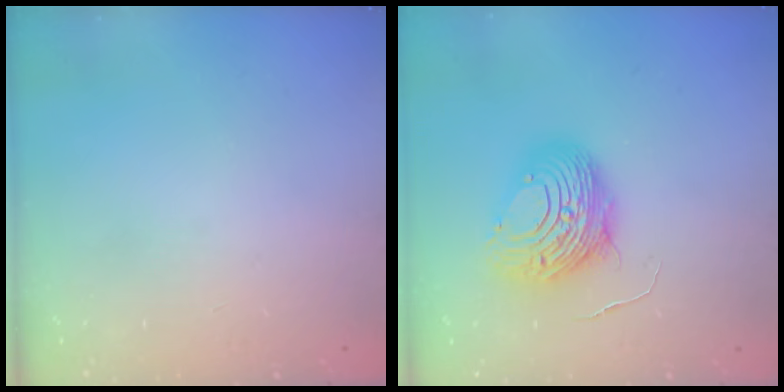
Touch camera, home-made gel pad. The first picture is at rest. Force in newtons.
{"total": 12.1, "press": 12.1, "slide": 1.2}